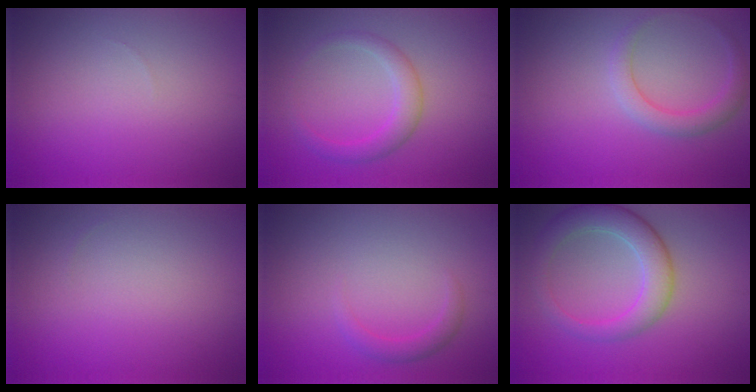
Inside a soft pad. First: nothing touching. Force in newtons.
{"total": 2.6, "press": 2.6, "slide": 0.1}
{"total": 2.4, "press": 2.4, "slide": 0.1}
{"total": 0.0}
{"total": 1.5, "press": 1.5, "slide": 0.1}
{"total": 4.8, "press": 4.8, "slide": 0.3}